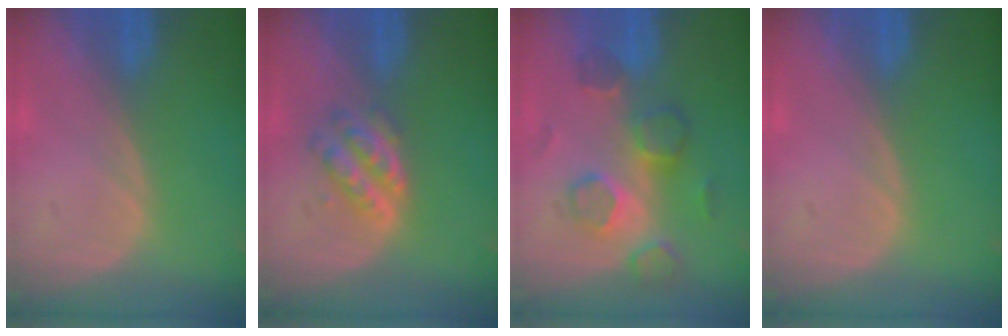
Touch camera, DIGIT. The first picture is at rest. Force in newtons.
{"total": 4.8, "press": 4.4, "slide": 1.9}
{"total": 7.8, "press": 7.4, "slide": 2.4}
{"total": 0.0}